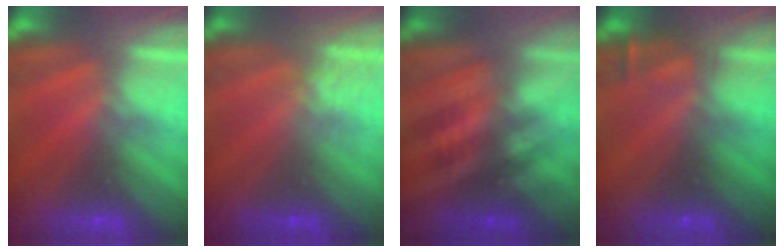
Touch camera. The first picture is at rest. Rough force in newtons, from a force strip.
{"total": 2.6}
{"total": 2.4}
{"total": 3.0}